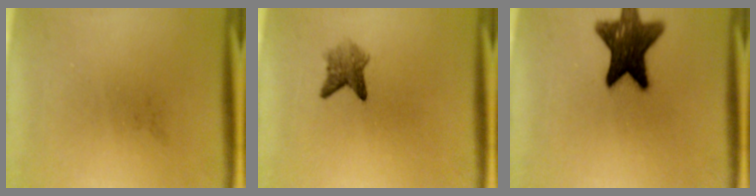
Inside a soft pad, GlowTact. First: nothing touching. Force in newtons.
{"total": 2.9}
{"total": 13.1}